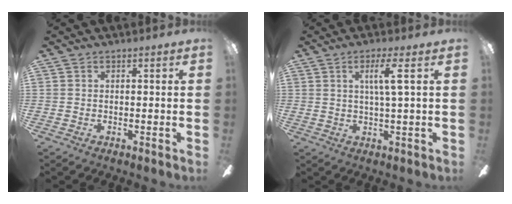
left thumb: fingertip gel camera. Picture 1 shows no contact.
{"total": 5.7, "force": [2.0, 0.4, 5.3], "torque": [-0.102, -0.001, 0.027]}